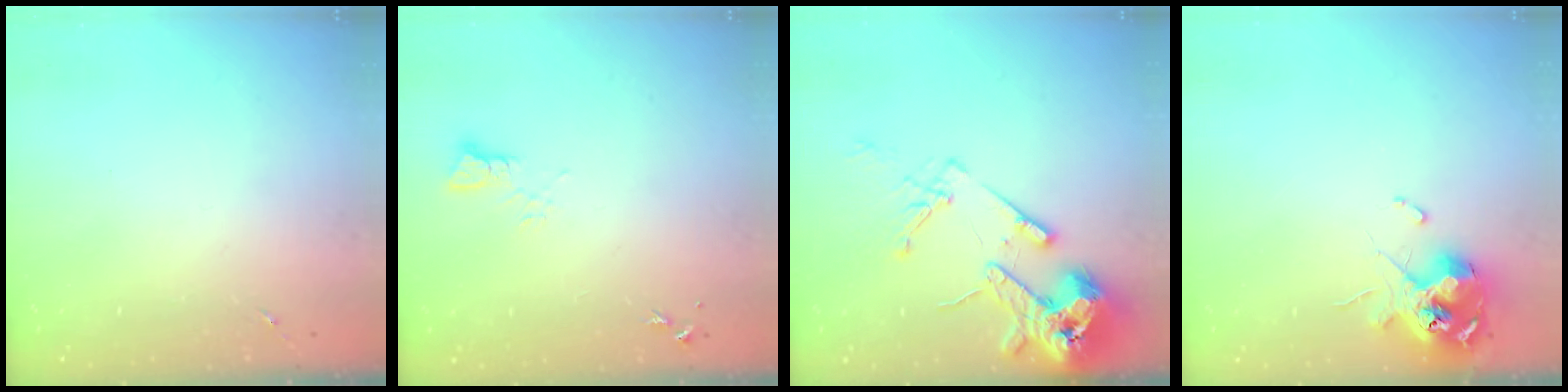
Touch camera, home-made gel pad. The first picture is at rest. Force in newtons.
{"total": 4.0, "press": 3.9, "slide": 0.3}
{"total": 16.3, "press": 16.1, "slide": 2.5}
{"total": 12.0, "press": 11.8, "slide": 1.6}